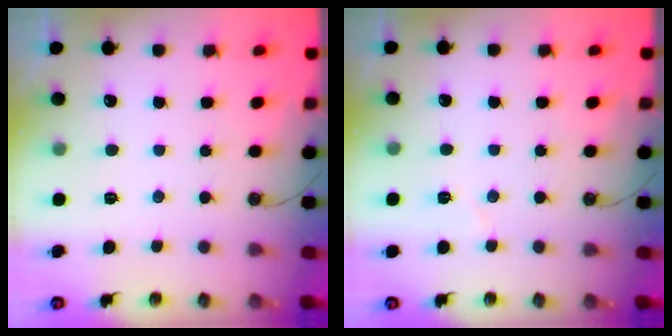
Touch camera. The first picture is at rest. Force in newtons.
{"total": 3.2, "press": 3.1, "slide": 0.6}